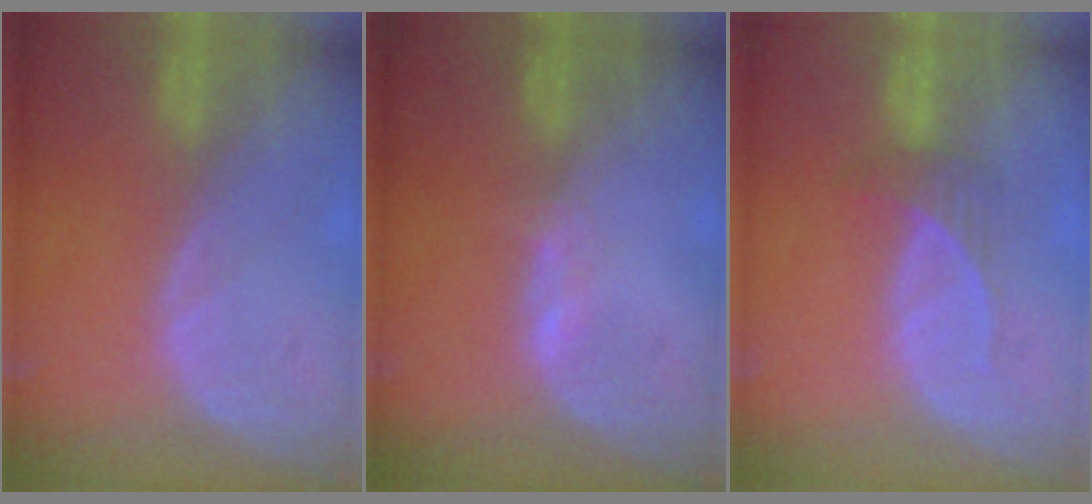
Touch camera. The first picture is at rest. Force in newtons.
{"total": 1.1, "press": 1.1, "slide": 0.3}
{"total": 2.5, "press": 2.3, "slide": 0.9}